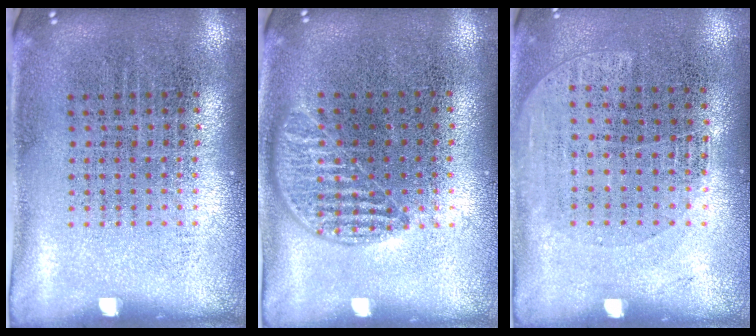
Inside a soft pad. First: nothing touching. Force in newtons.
{"total": 1.0, "press": 0.8, "slide": 0.5}
{"total": 1.2, "press": 1.0, "slide": 0.7}